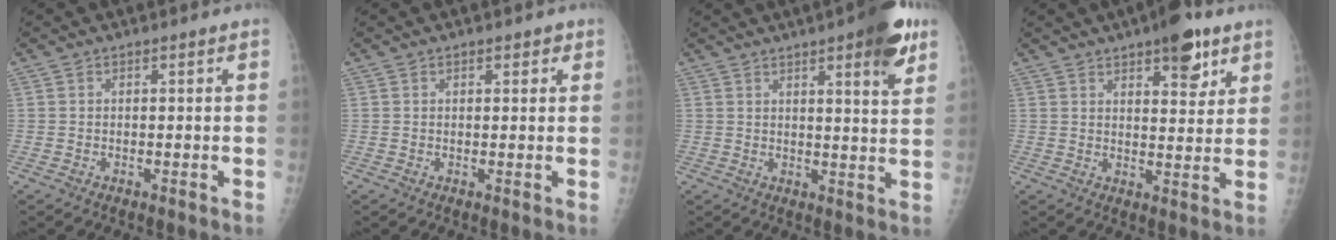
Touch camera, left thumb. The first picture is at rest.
{"total": 1.7, "force": [1.1, 1.0, 0.9], "torque": [0.000, -0.003, 0.010]}
{"total": 10.9, "force": [6.1, 2.1, 8.8], "torque": [-0.101, -0.025, 0.074]}
{"total": 9.5, "force": [5.9, 3.6, 6.6], "torque": [-0.067, -0.028, 0.081]}